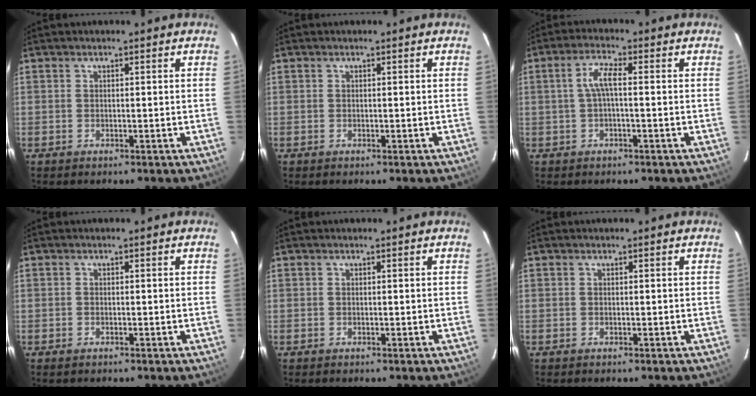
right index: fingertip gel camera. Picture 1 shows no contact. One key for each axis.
{"total": 0.0}
{"total": 3.6, "fx": -0.2, "fy": 0.6, "fz": 3.6, "tx": -0.072, "ty": 0.008, "tz": -0.001}
{"total": 0.6, "fx": -0.5, "fy": 0.4, "fz": 0.1, "tx": -0.004, "ty": -0.002, "tz": -0.010}
{"total": 0.0}
{"total": 0.0}